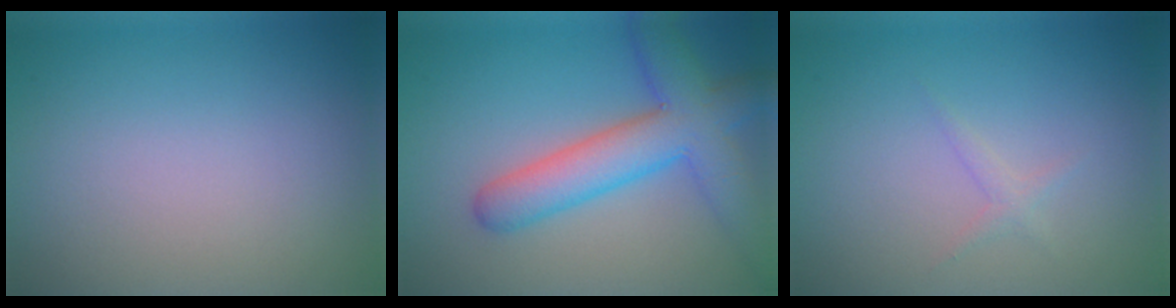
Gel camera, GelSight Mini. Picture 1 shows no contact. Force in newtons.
{"total": 6.8, "press": 6.8, "slide": 0.4}
{"total": 0.9, "press": 0.9, "slide": 0.0}